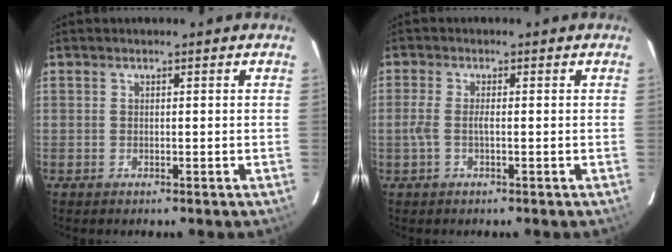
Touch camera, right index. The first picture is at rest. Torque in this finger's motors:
{"motor_torque": [0.41, -0.14, 0.15, 0.05]}